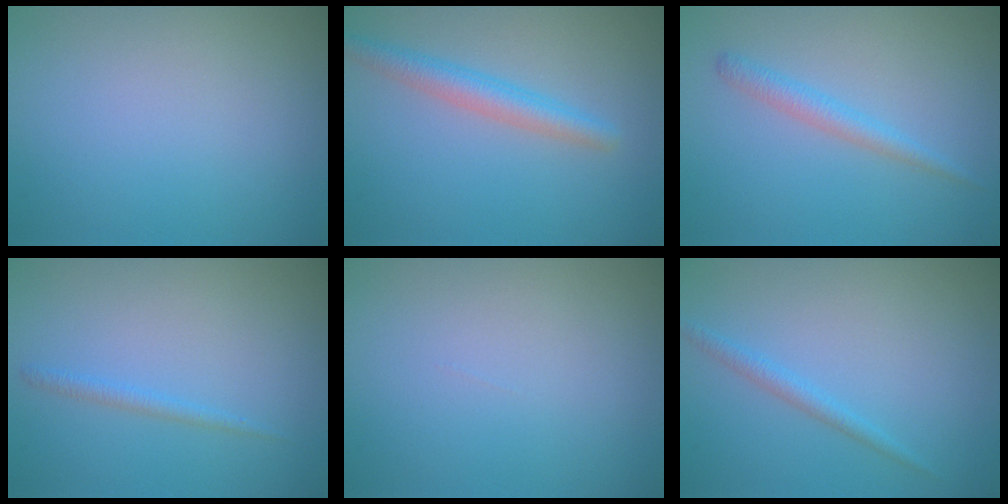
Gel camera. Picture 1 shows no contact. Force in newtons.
{"total": 2.8, "press": 2.8, "slide": 0.1}
{"total": 1.8, "press": 1.8, "slide": 0.0}
{"total": 1.0, "press": 1.0, "slide": 0.1}
{"total": 0.0}
{"total": 1.3, "press": 1.3, "slide": 0.1}